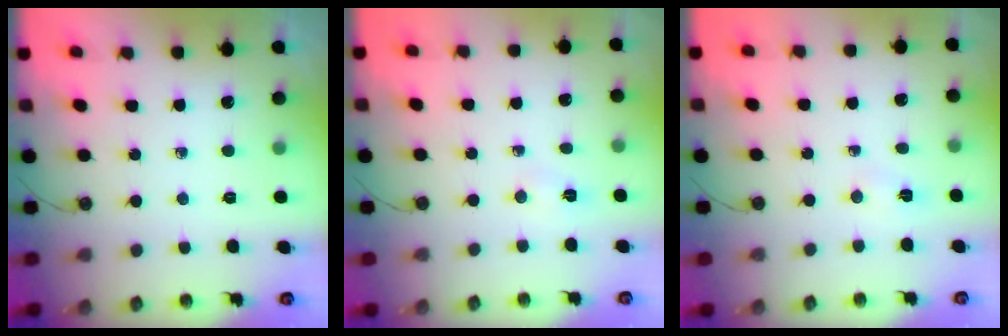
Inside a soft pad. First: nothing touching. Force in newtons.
{"total": 2.9, "press": 1.4, "slide": 2.6}
{"total": 2.9, "press": 1.4, "slide": 2.6}